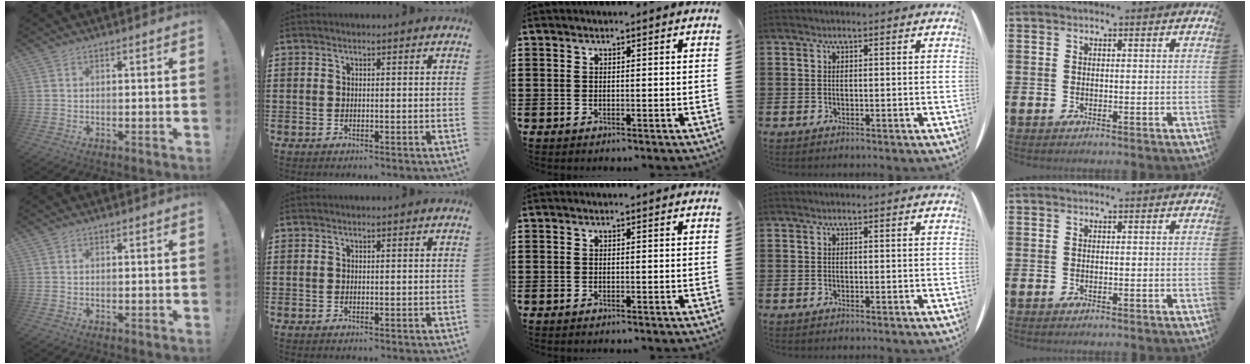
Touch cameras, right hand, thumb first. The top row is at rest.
{}